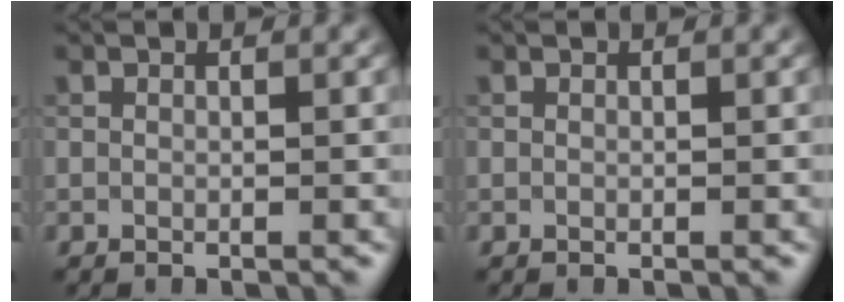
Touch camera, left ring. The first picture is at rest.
{"total": 0.0}